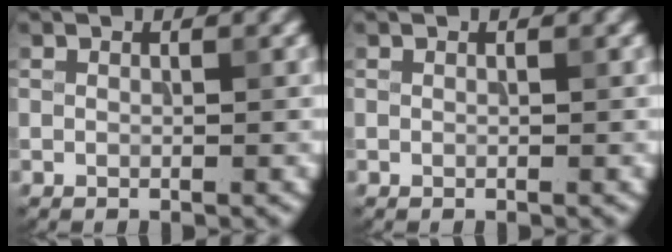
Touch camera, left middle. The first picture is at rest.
{"total": 0.0}